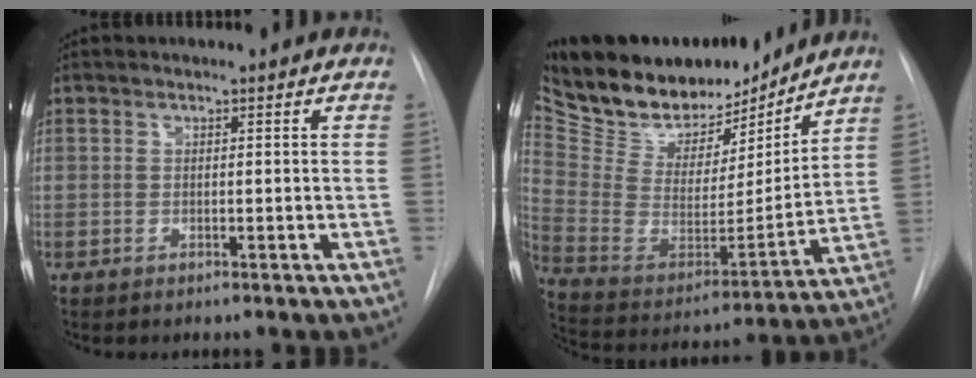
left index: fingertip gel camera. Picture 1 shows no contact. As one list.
[{"total": 21.3, "force": [18.2, 7.5, 8.0], "torque": [-0.153, -0.012, 0.304]}]